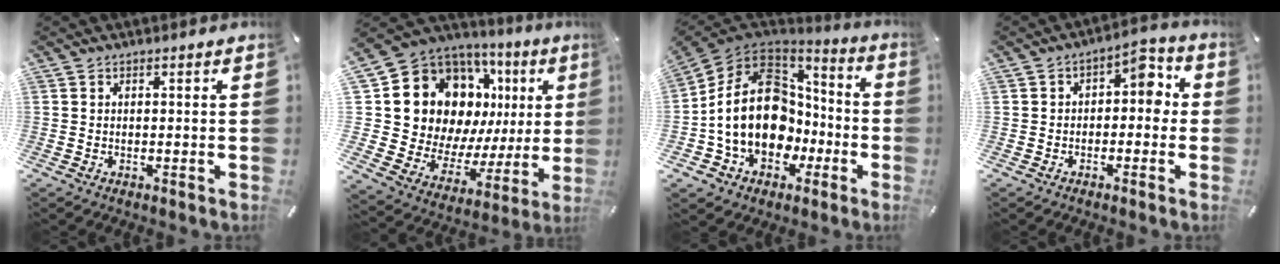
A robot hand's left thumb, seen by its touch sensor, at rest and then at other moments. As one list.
[{"total": 19.0, "force": [8.3, 14.0, 9.9], "torque": [-0.164, -0.068, 0.175]}, {"total": 20.3, "force": [-1.1, 16.0, 12.4], "torque": [-0.247, 0.008, -0.014]}, {"total": 6.3, "force": [-0.2, 4.2, 4.7], "torque": [-0.052, -0.001, -0.017]}]